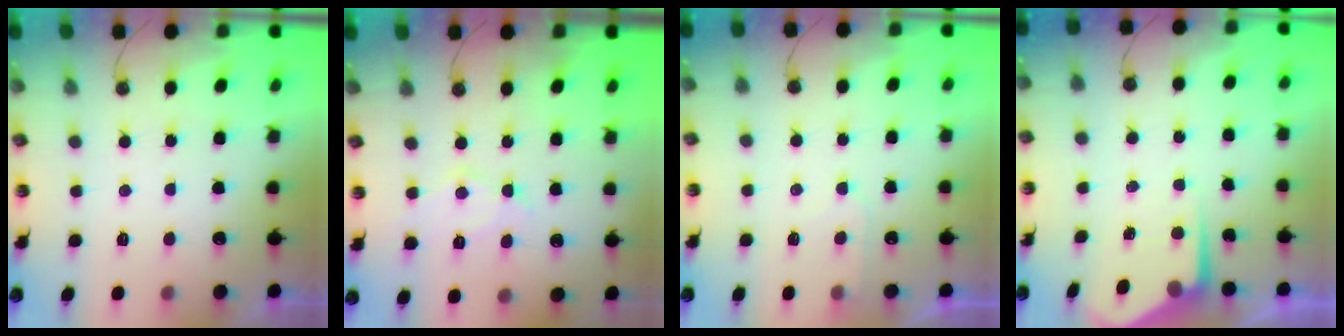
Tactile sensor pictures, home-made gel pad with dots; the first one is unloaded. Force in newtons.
{"total": 9.7, "press": 9.7, "slide": 0.7}
{"total": 5.0, "press": 4.9, "slide": 0.5}
{"total": 5.2, "press": 5.2, "slide": 0.2}